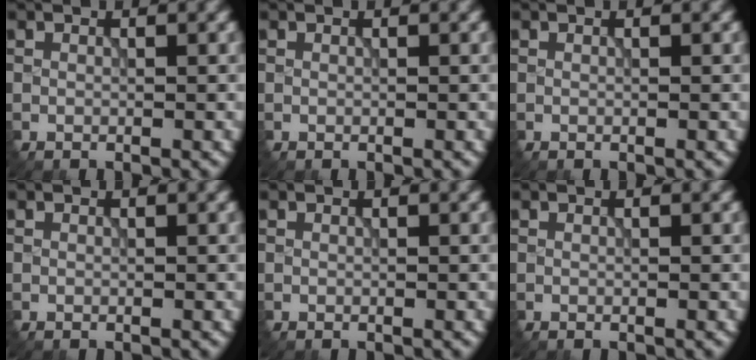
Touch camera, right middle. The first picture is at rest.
{"total": 0.0}
{"total": 0.0}
{"total": 0.0}
{"total": 0.0}
{"total": 0.0}